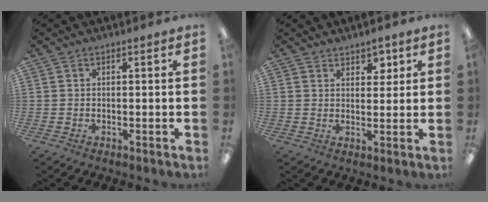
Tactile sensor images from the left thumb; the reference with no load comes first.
{"total": 4.3, "force": [3.4, 2.6, 0.9], "torque": [0.002, -0.020, 0.055]}